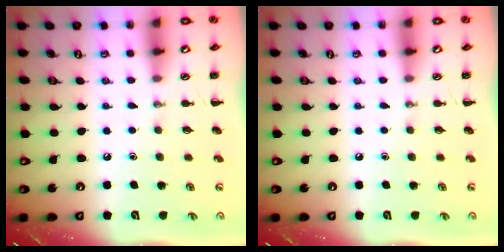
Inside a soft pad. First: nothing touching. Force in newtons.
{"total": 0.0}